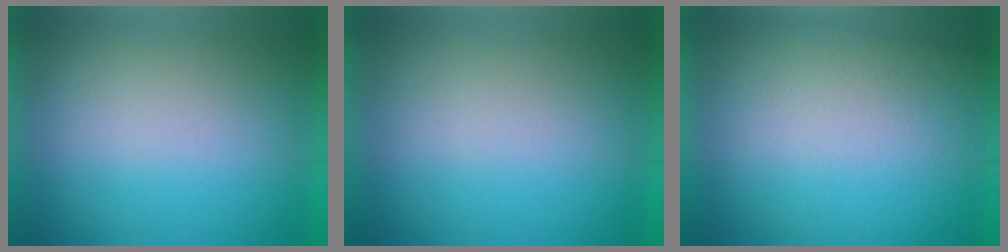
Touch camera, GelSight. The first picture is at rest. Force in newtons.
{"total": 0.0}
{"total": 3.2}